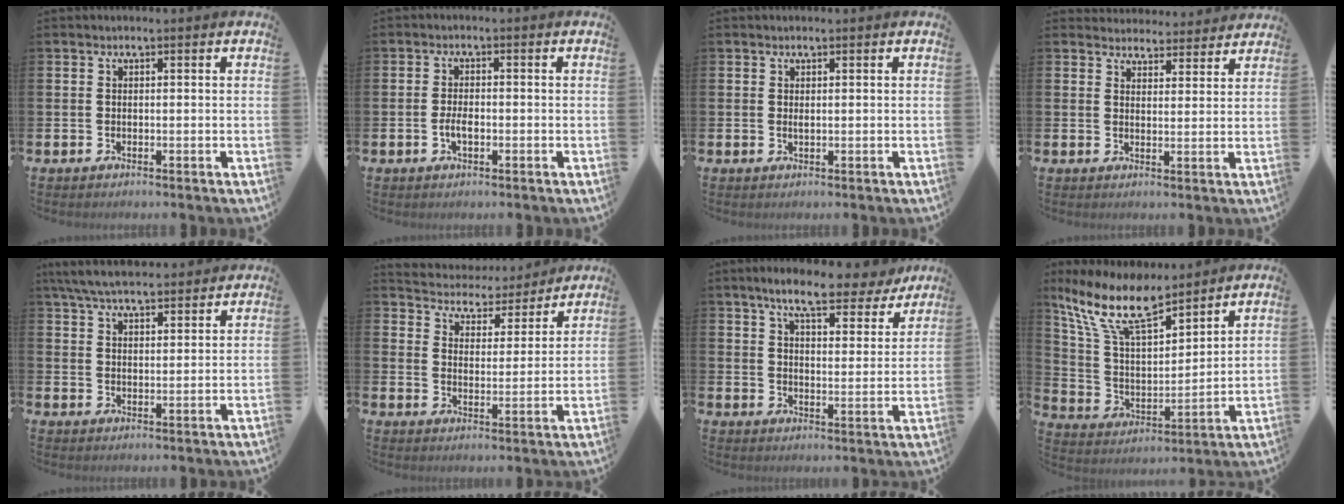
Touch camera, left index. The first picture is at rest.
{"total": 2.5, "force": [-0.6, 1.1, 2.1], "torque": [-0.040, 0.002, -0.012]}
{"total": 0.5, "force": [0.2, 0.1, 0.5], "torque": [-0.009, 0.000, 0.004]}
{"total": 4.0, "force": [3.9, 1.0, -0.3], "torque": [0.001, -0.027, 0.069]}
{"total": 6.2, "force": [5.9, 1.0, 1.7], "torque": [-0.058, -0.020, 0.109]}
{"total": 4.9, "force": [4.6, 1.5, -0.1], "torque": [-0.024, -0.044, 0.076]}
{"total": 8.4, "force": [7.3, 1.9, 3.7], "torque": [-0.078, -0.031, 0.124]}
{"total": 11.3, "force": [9.3, 3.1, 5.7], "torque": [-0.155, -0.045, 0.166]}